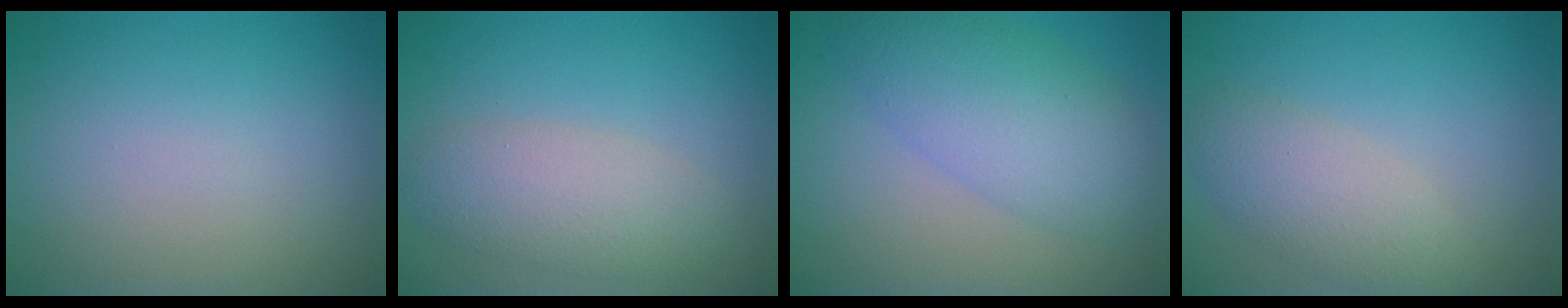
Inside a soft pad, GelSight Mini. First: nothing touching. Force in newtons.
{"total": 4.2, "press": 4.1, "slide": 0.4}
{"total": 5.9, "press": 5.9, "slide": 0.1}
{"total": 3.6, "press": 3.6, "slide": 0.3}